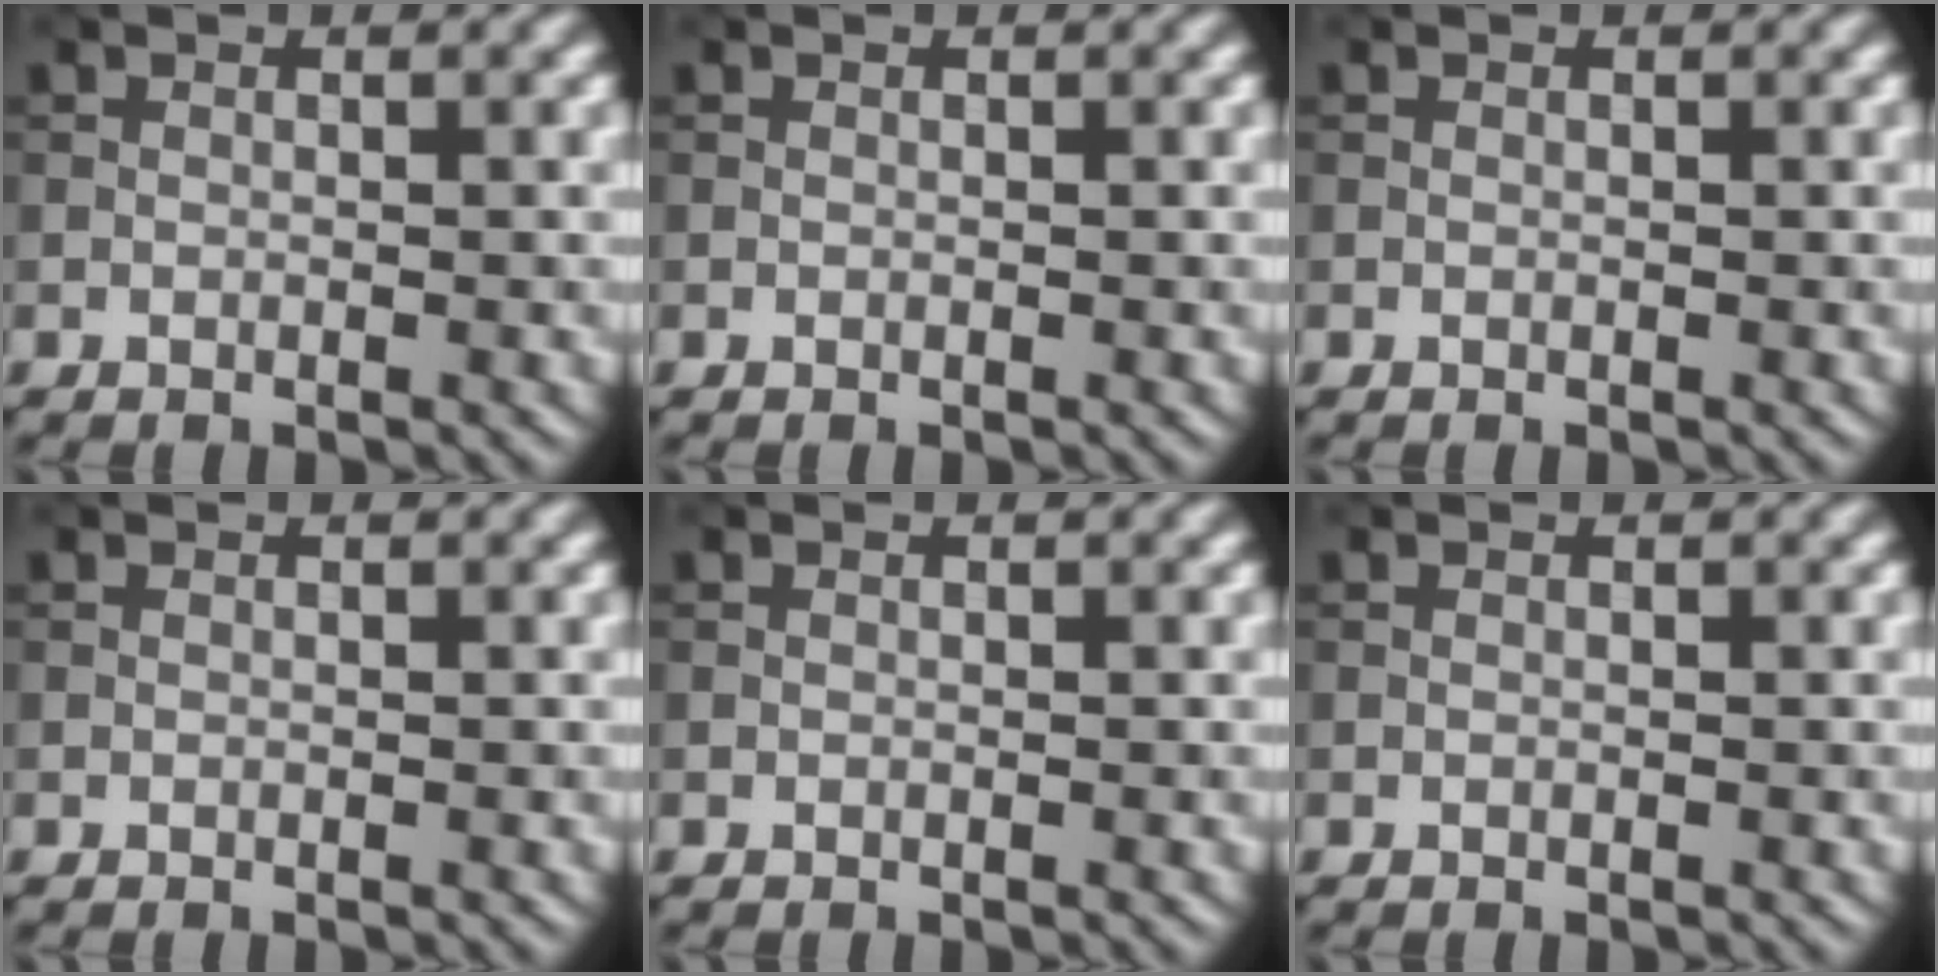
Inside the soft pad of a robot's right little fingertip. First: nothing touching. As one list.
[{"total": 0.0}, {"total": 0.0}, {"total": 0.0}, {"total": 0.0}, {"total": 0.0}]